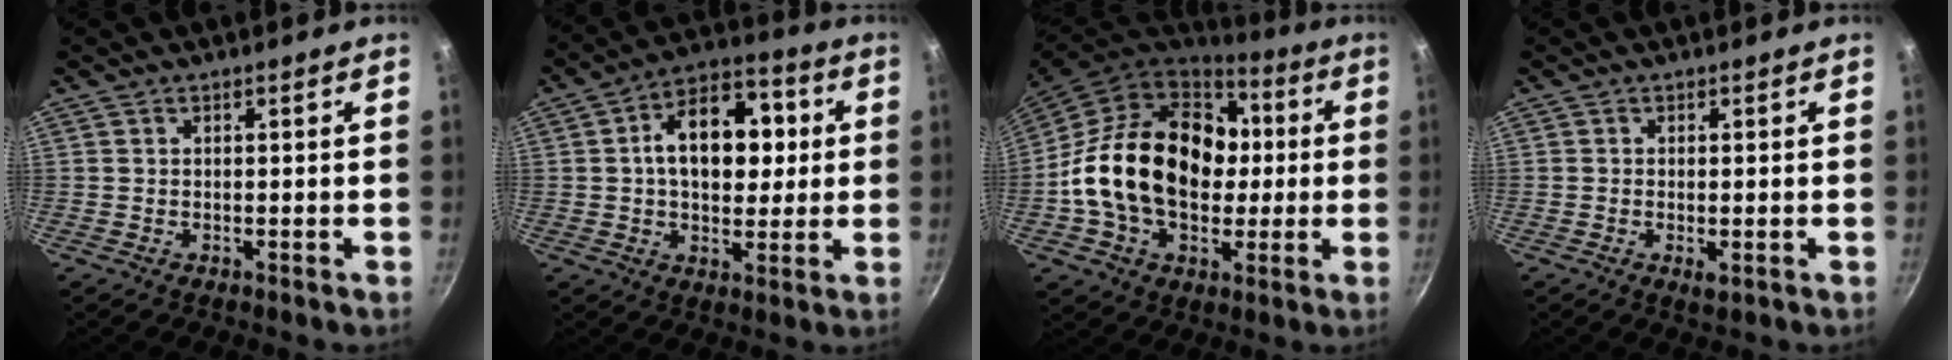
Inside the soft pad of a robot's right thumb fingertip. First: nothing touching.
{"total": 16.1, "force": [2.1, 10.5, 11.9], "torque": [-0.138, 0.022, 0.019]}
{"total": 24.9, "force": [0.6, 18.0, 17.2], "torque": [-0.264, 0.037, 0.012]}
{"total": 1.9, "force": [-0.5, 0.8, 1.6], "torque": [-0.033, -0.005, -0.009]}